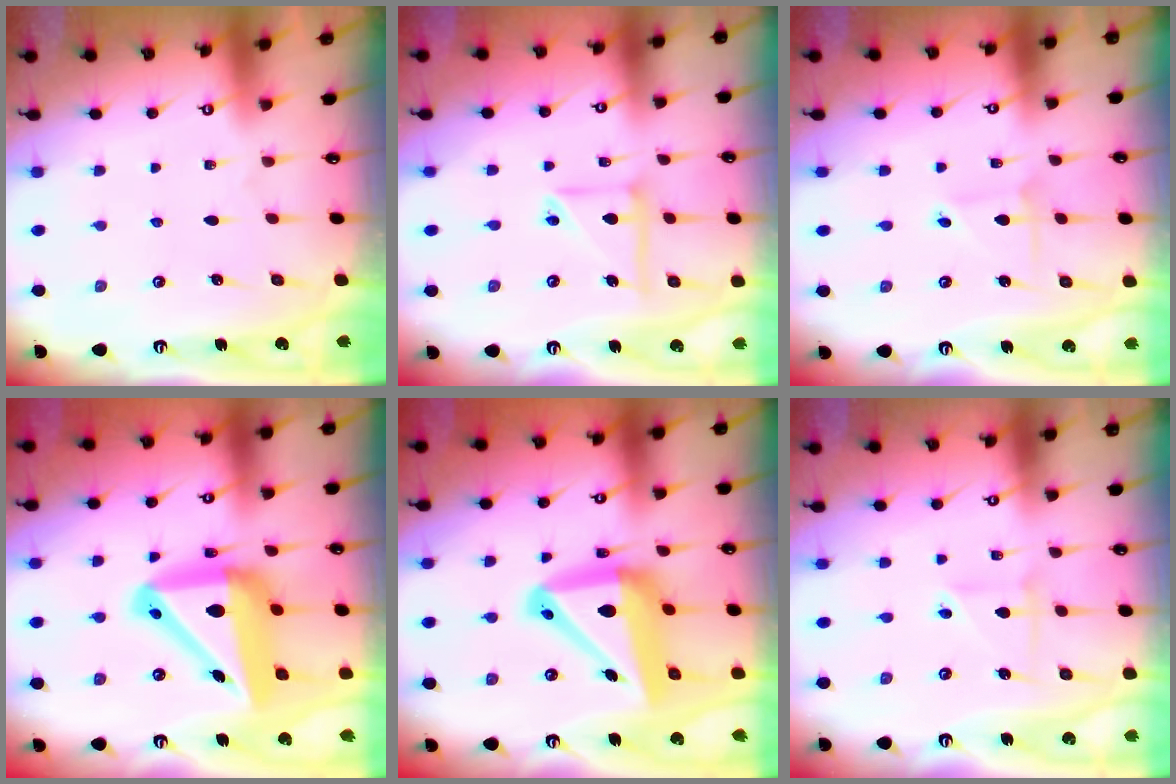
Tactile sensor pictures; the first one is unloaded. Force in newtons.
{"total": 9.1, "press": 9.1, "slide": 0.8}
{"total": 2.0, "press": 2.0, "slide": 0.2}
{"total": 18.3, "press": 18.2, "slide": 2.3}
{"total": 16.8, "press": 16.6, "slide": 2.3}
{"total": 3.3, "press": 3.3, "slide": 0.2}